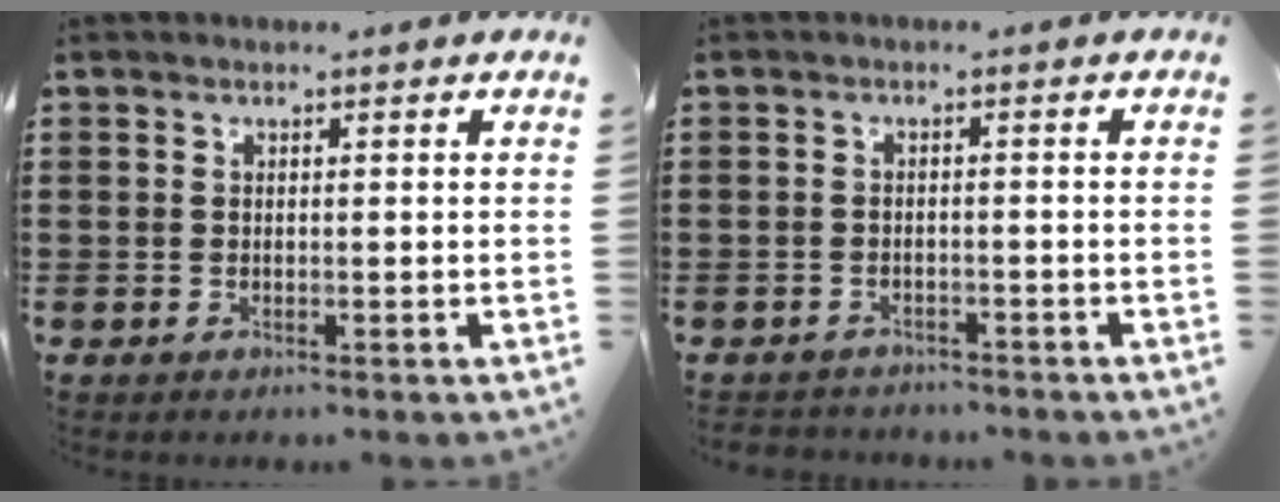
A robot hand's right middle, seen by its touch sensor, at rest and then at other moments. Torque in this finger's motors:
{"motor_torque": [2.14, 0.00, 0.03, 0.02]}